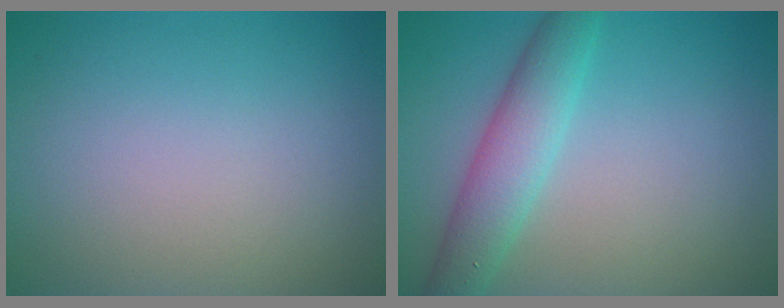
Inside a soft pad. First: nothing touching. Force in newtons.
{"total": 4.3, "press": 4.3, "slide": 0.2}